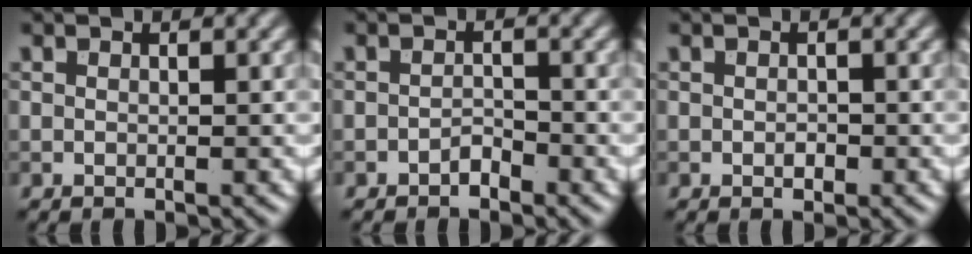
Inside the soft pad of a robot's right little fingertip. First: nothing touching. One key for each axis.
{"total": 1.2, "fx": -0.9, "fy": 0.6, "fz": 0.5, "tx": -0.007, "ty": 0.004, "tz": -0.017}
{"total": 0.8, "fx": -0.2, "fy": 0.5, "fz": 0.5, "tx": -0.007, "ty": -0.002, "tz": -0.004}